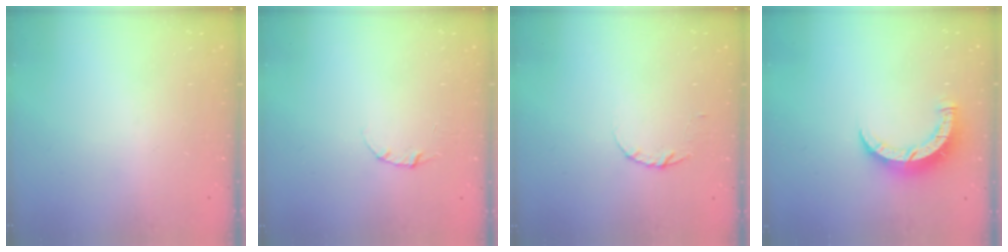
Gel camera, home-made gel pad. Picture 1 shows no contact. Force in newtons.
{"total": 3.3, "press": 3.2, "slide": 0.3}
{"total": 3.4, "press": 3.4, "slide": 0.4}
{"total": 7.5, "press": 7.5, "slide": 0.5}